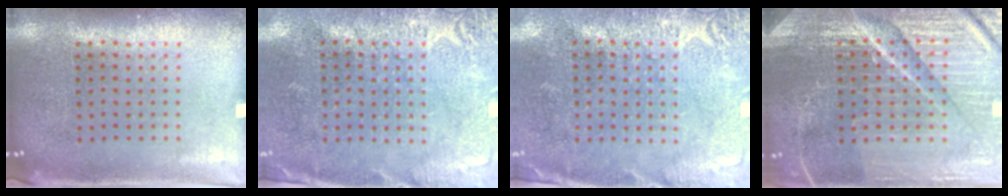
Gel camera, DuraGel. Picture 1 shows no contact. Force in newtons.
{"total": 2.8, "press": 2.6, "slide": 0.9}
{"total": 2.8, "press": 2.6, "slide": 0.9}
{"total": 5.8, "press": 5.3, "slide": 2.4}